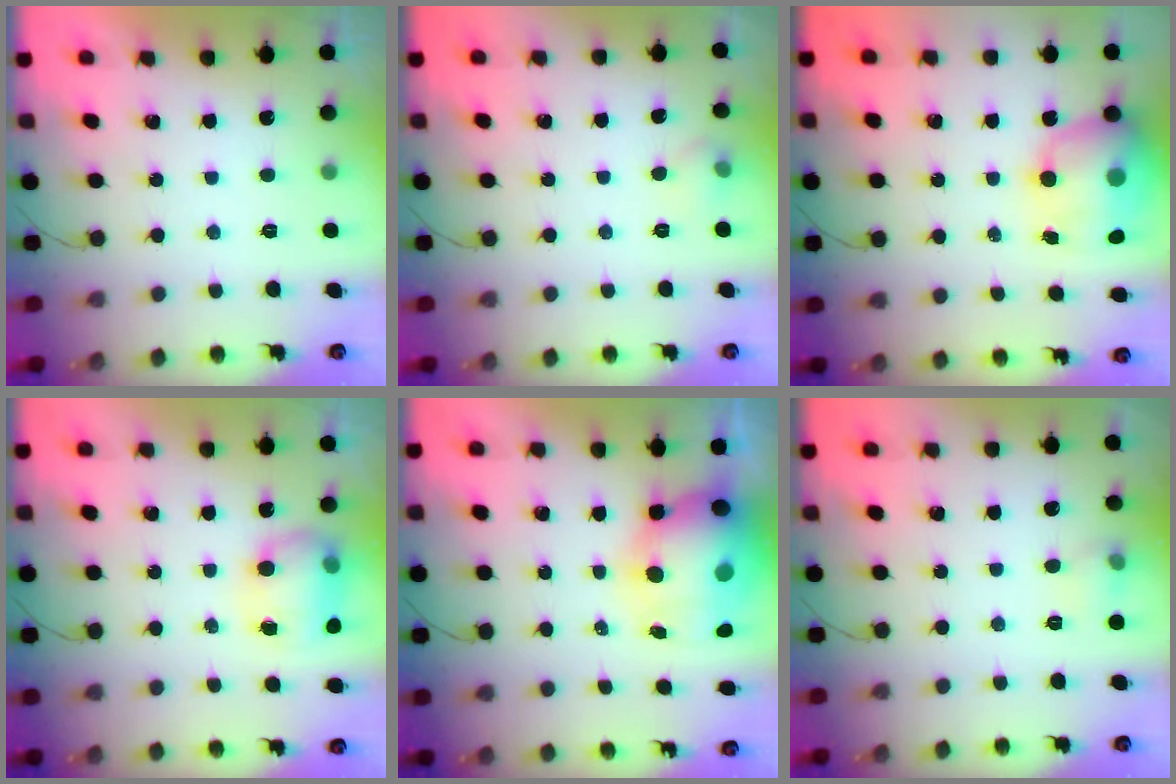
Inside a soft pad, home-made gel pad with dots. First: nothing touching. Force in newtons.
{"total": 7.7, "press": 4.5, "slide": 6.3}
{"total": 15.1, "press": 14.6, "slide": 3.8}
{"total": 11.9, "press": 9.6, "slide": 7.0}
{"total": 15.7, "press": 15.3, "slide": 3.8}
{"total": 5.8, "press": 5.6, "slide": 1.4}